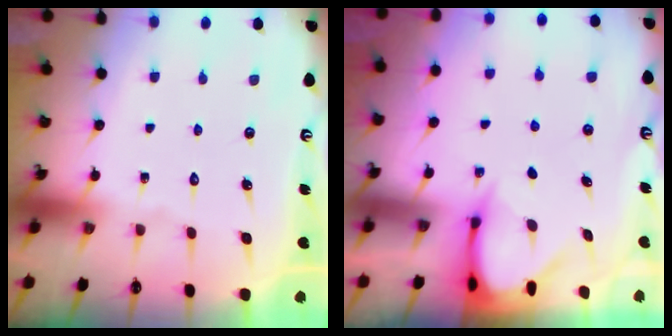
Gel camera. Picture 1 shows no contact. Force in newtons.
{"total": 3.7, "press": 3.7, "slide": 0.3}